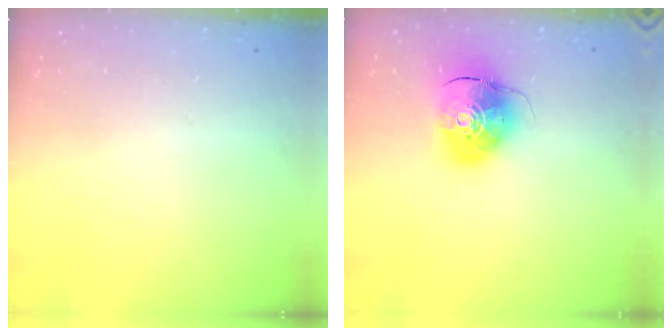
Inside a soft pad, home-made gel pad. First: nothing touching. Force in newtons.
{"total": 10.5, "press": 10.4, "slide": 1.6}